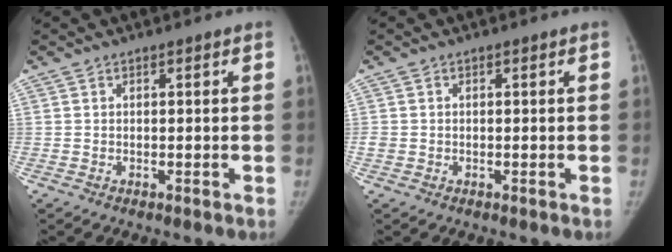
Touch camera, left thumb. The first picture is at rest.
{"total": 1.1, "force": [-0.2, 1.0, 0.4], "torque": [-0.003, 0.003, -0.004]}